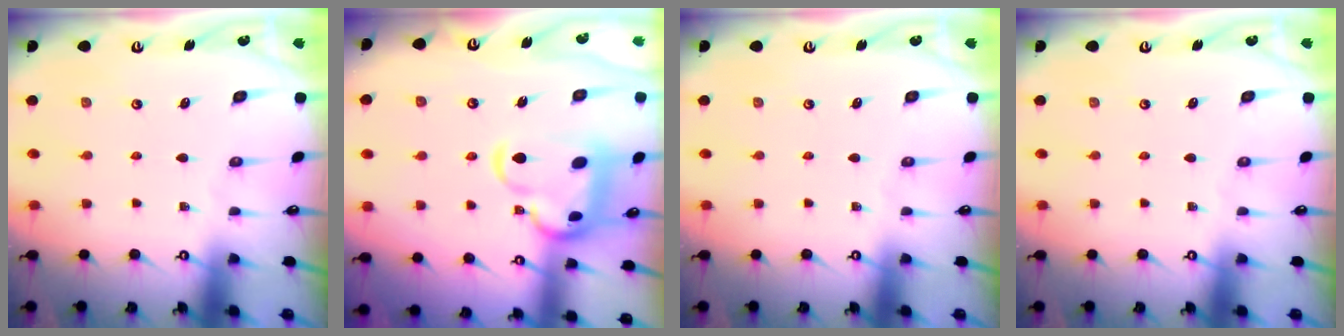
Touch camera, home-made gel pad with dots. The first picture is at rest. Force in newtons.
{"total": 9.3, "press": 9.1, "slide": 1.9}
{"total": 0.0}
{"total": 0.0}